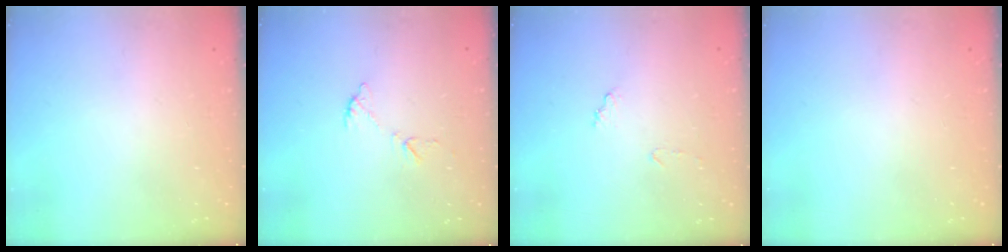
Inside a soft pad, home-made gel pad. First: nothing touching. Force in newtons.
{"total": 5.6, "press": 5.6, "slide": 0.5}
{"total": 7.1, "press": 7.1, "slide": 0.5}
{"total": 0.0}